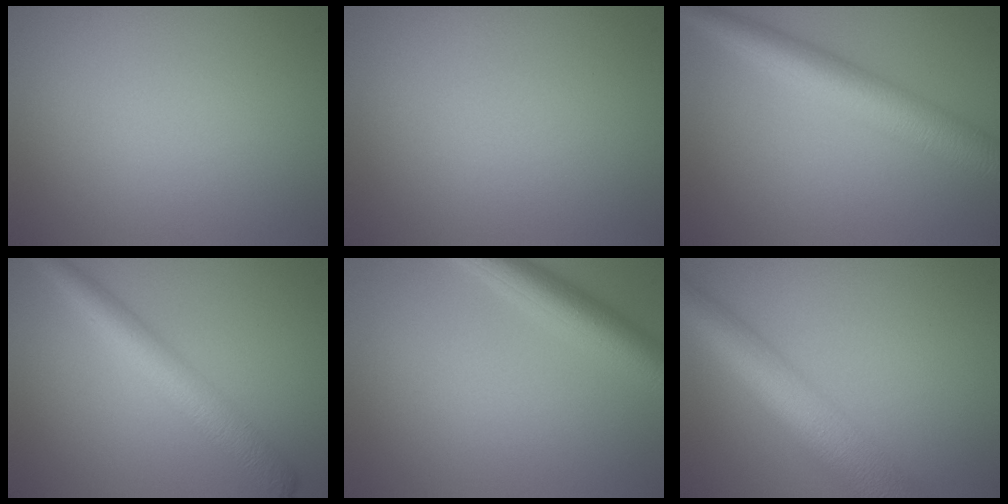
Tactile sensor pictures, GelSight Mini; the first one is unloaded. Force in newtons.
{"total": 0.0}
{"total": 5.9, "press": 5.9, "slide": 0.0}
{"total": 4.4, "press": 4.4, "slide": 0.1}
{"total": 4.6, "press": 4.6, "slide": 0.1}
{"total": 8.6, "press": 8.6, "slide": 0.4}